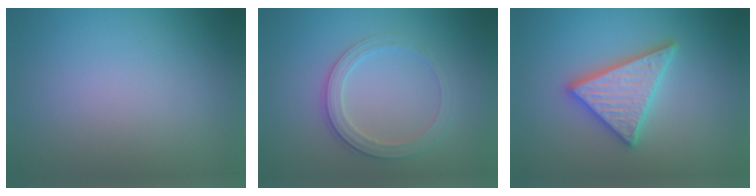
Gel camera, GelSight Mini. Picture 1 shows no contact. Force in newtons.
{"total": 2.8, "press": 2.7, "slide": 0.8}
{"total": 4.7, "press": 4.6, "slide": 0.7}